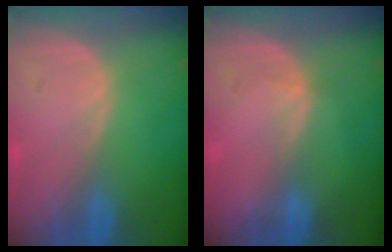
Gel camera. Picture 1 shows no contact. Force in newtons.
{"total": 1.3, "press": 0.9, "slide": 0.9}